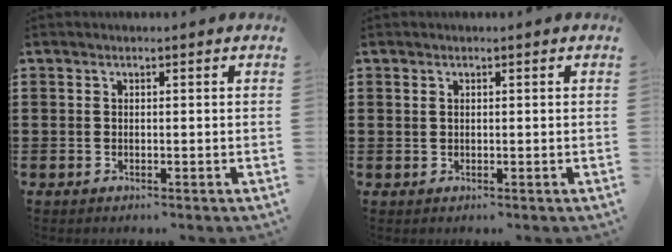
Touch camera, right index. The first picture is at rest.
{"total": 0.6, "force": [0.3, 0.5, 0.2], "torque": [-0.006, 0.003, 0.007]}